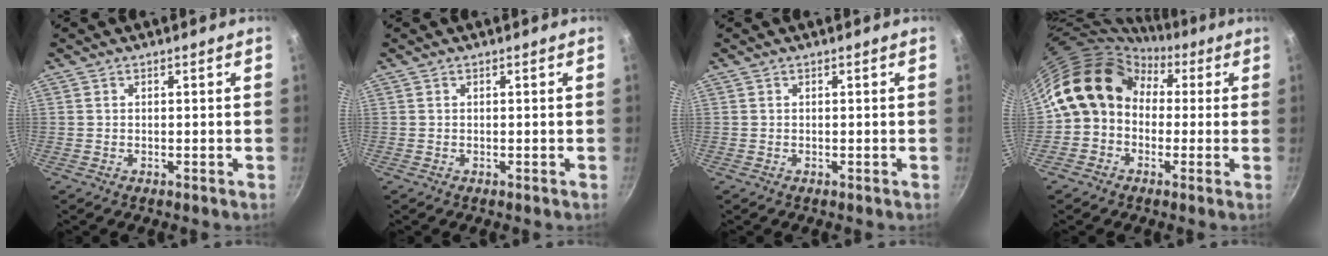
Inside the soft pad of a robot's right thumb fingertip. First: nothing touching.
{"total": 0.0}
{"total": 0.0}
{"total": 13.1, "force": [1.6, 10.9, 7.1], "torque": [-0.083, 0.035, 0.004]}